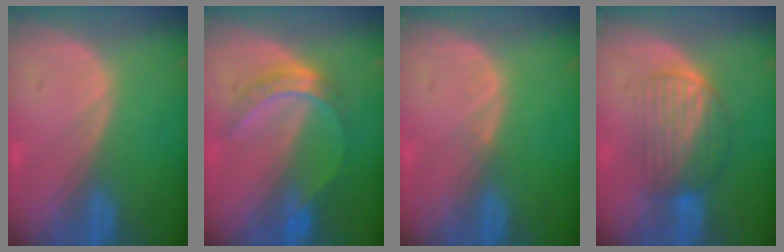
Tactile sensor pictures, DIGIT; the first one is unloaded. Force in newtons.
{"total": 5.0, "press": 4.9, "slide": 1.1}
{"total": 0.5, "press": 0.5, "slide": 0.1}
{"total": 6.5, "press": 6.3, "slide": 1.6}